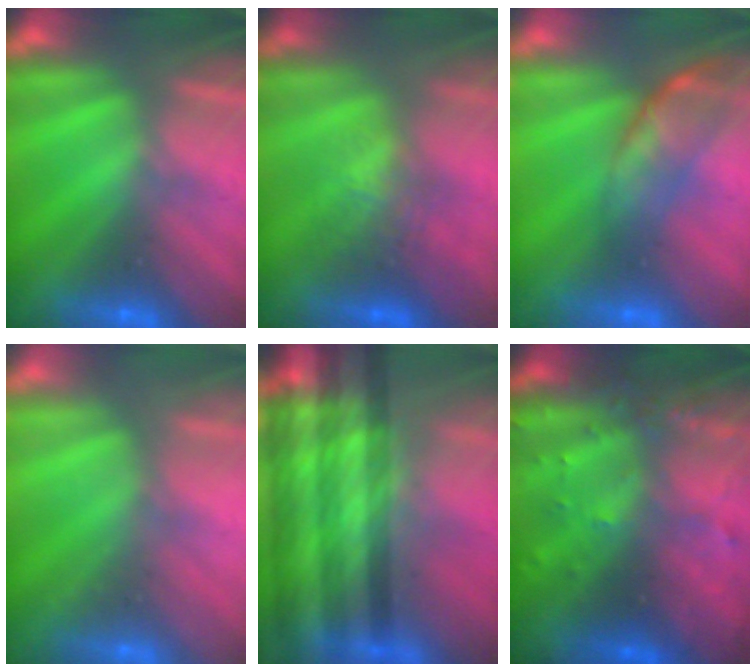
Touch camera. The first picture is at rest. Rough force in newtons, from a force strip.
{"total": 2.7}
{"total": 2.6}
{"total": 2.3}
{"total": 11.8}
{"total": 7.5}